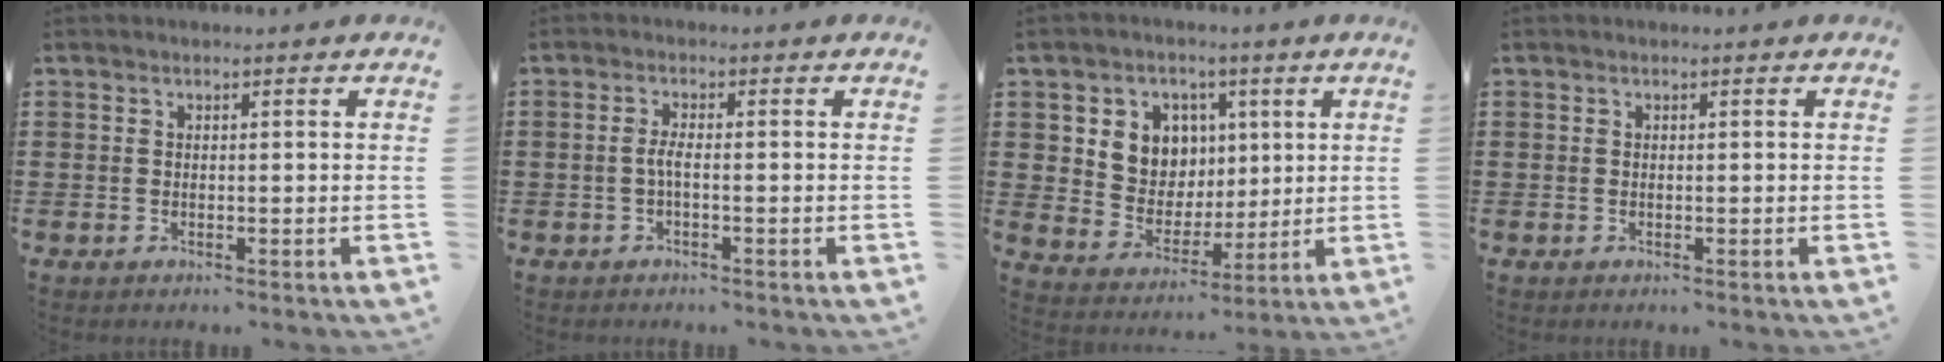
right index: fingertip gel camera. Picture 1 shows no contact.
{"total": 2.1, "force": [-0.7, 0.3, 2.0], "torque": [-0.053, -0.005, -0.018]}
{"total": 7.7, "force": [2.6, 7.1, 1.7], "torque": [-0.061, -0.007, 0.046]}
{"total": 0.0}